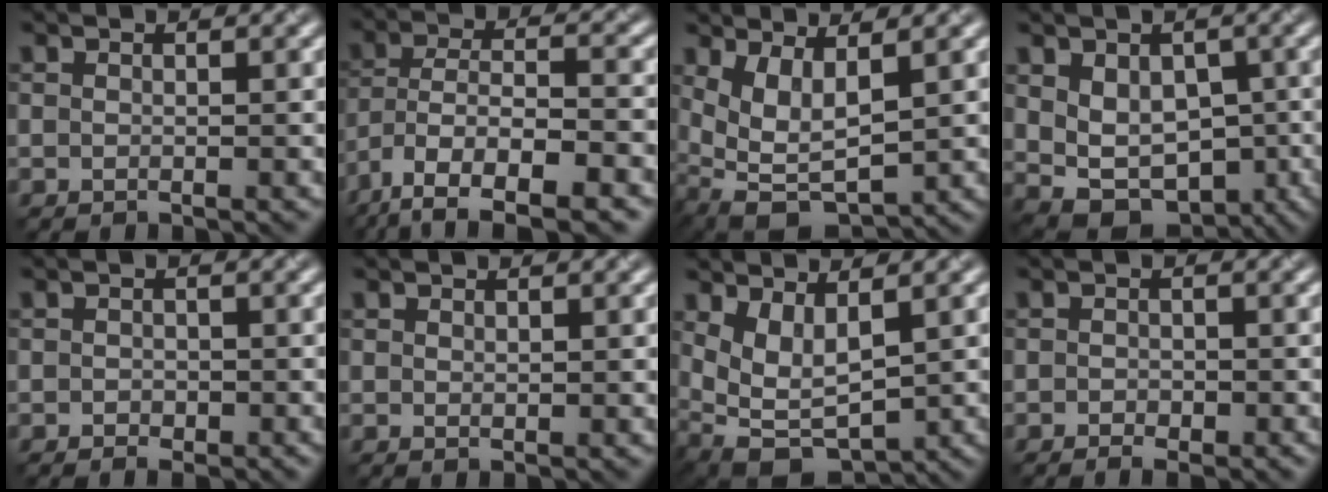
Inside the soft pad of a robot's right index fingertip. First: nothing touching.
{"total": 10.8, "force": [-6.8, 3.7, 7.5], "torque": [-0.152, -0.003, -0.117]}
{"total": 3.7, "force": [1.2, 1.7, 3.1], "torque": [-0.084, -0.006, 0.030]}
{"total": 5.2, "force": [0.3, 4.0, 3.4], "torque": [-0.061, -0.013, 0.023]}
{"total": 0.7, "force": [-0.5, 0.4, 0.1], "torque": [-0.010, 0.001, -0.004]}
{"total": 0.5, "force": [0.4, -0.3, -0.3], "torque": [-0.002, 0.004, 0.009]}
{"total": 3.6, "force": [1.0, 1.9, 2.9], "torque": [-0.077, -0.009, 0.027]}
{"total": 1.4, "force": [-1.0, 0.6, 0.8], "torque": [-0.015, 0.003, -0.008]}